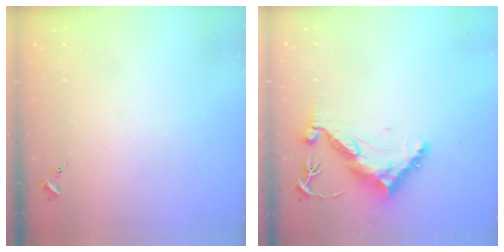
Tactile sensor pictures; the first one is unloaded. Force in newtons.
{"total": 10.7, "press": 10.6, "slide": 0.9}